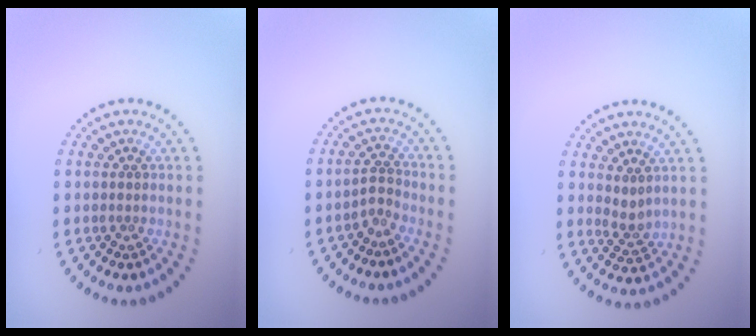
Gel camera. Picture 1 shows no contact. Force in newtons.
{"total": 1.6, "press": 1.0, "slide": 1.2}
{"total": 1.6, "press": 1.3, "slide": 1.0}